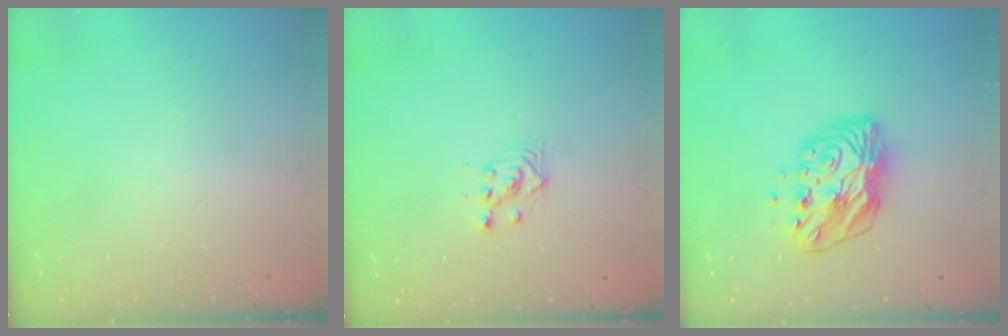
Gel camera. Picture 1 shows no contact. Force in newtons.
{"total": 2.8, "press": 2.8, "slide": 0.1}
{"total": 12.7, "press": 12.7, "slide": 1.0}